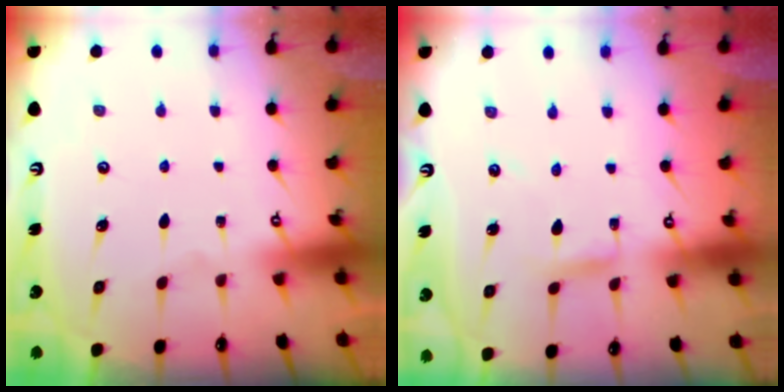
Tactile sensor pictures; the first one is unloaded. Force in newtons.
{"total": 3.1, "press": 3.1, "slide": 0.1}